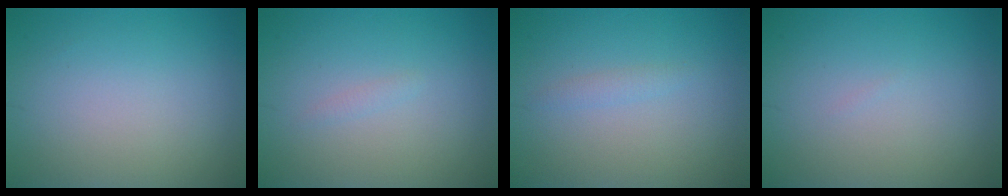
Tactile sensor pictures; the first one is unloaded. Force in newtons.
{"total": 0.5, "press": 0.5, "slide": 0.1}
{"total": 0.9, "press": 0.9, "slide": 0.0}
{"total": 0.0}